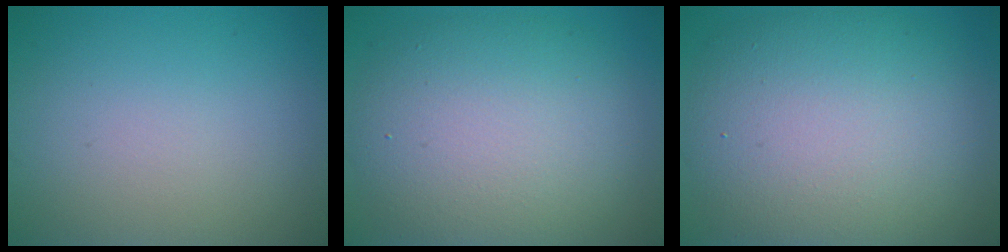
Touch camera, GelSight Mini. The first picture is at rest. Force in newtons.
{"total": 9.5, "press": 9.5, "slide": 0.4}
{"total": 11.4, "press": 11.4, "slide": 1.0}